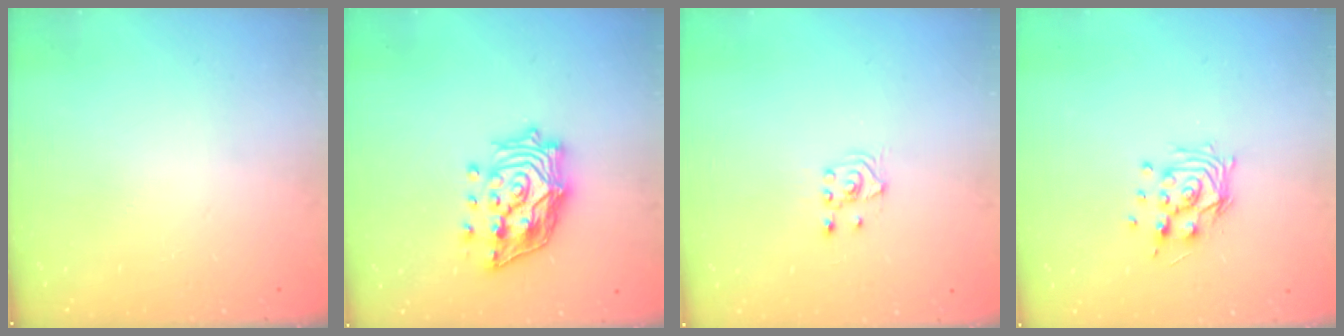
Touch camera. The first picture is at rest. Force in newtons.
{"total": 18.1, "press": 17.9, "slide": 2.7}
{"total": 2.1, "press": 2.0, "slide": 0.8}
{"total": 10.5, "press": 10.5, "slide": 0.6}